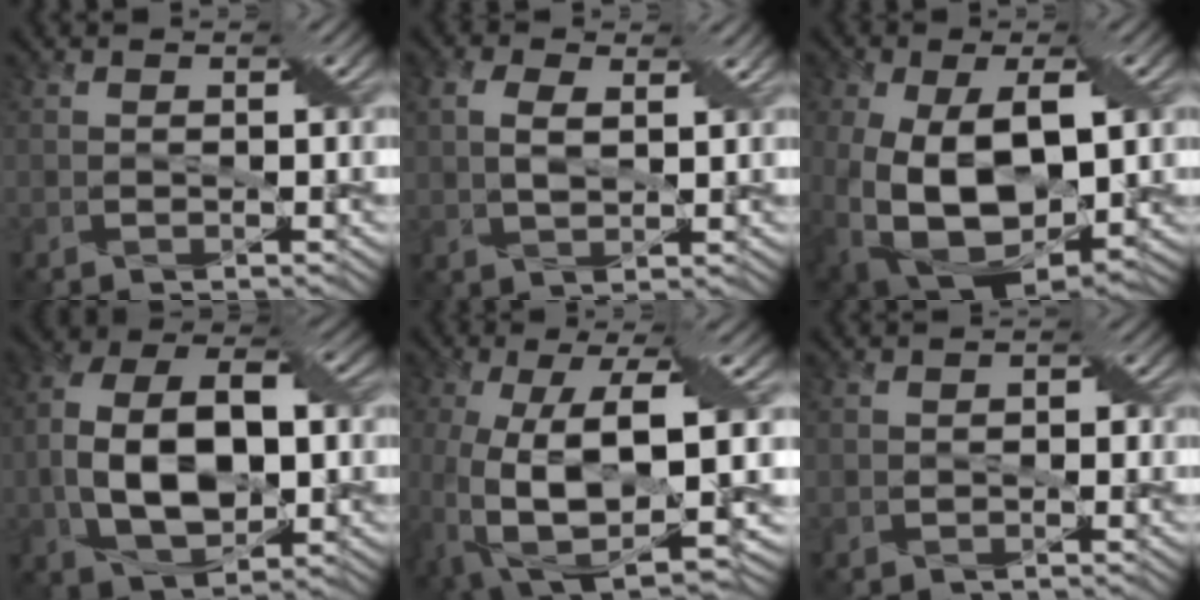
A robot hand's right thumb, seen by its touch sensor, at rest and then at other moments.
{"total": 5.0, "force": [1.6, 2.9, 3.8], "torque": [-0.085, 0.004, 0.025]}
{"total": 17.3, "force": [-1.6, 10.6, 13.5], "torque": [-0.248, -0.038, 0.002]}
{"total": 13.4, "force": [-1.1, 8.1, 10.6], "torque": [-0.215, 0.007, -0.019]}
{"total": 15.7, "force": [-3.5, 6.1, 14.0], "torque": [-0.299, -0.043, -0.042]}
{"total": 1.3, "force": [-0.5, 1.0, 0.6], "torque": [-0.011, -0.001, -0.008]}